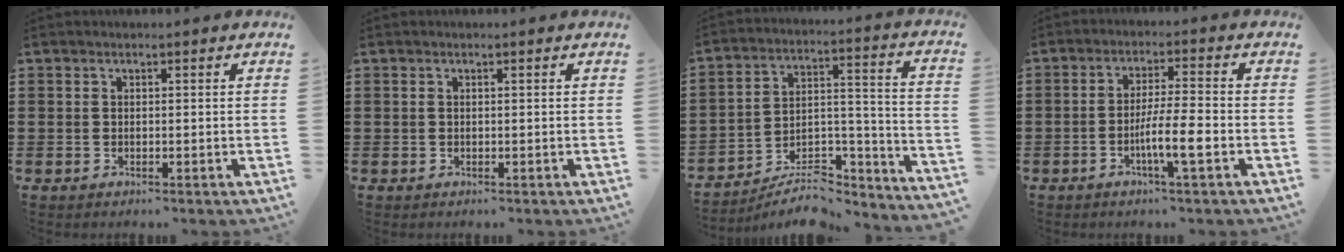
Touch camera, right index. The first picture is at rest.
{"total": 0.0}
{"total": 6.4, "force": [-5.0, 2.6, 3.1], "torque": [-0.046, 0.005, -0.094]}
{"total": 6.4, "force": [-2.4, 0.3, 6.0], "torque": [-0.112, -0.011, -0.045]}